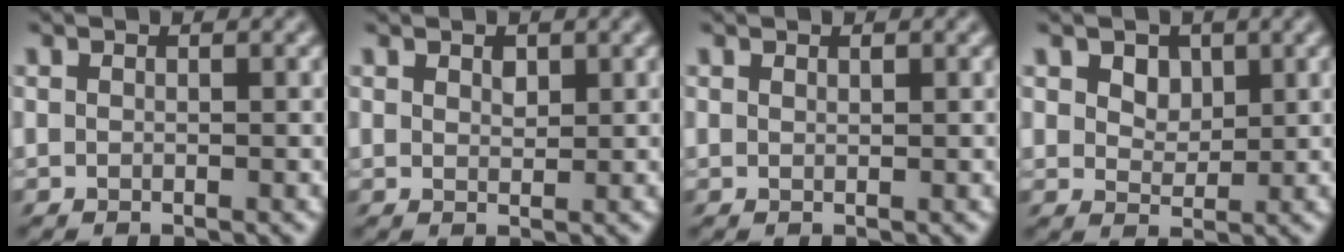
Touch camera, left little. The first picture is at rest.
{"total": 1.5, "force": [1.0, 0.9, 0.8], "torque": [-0.022, -0.003, 0.016]}
{"total": 0.5, "force": [0.5, 0.0, 0.2], "torque": [-0.004, -0.001, 0.011]}
{"total": 3.4, "force": [1.0, 2.7, 1.9], "torque": [-0.042, 0.004, 0.010]}